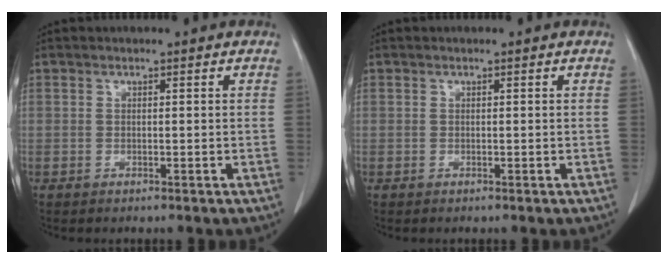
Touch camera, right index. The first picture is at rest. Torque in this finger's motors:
{"motor_torque": [0.00, 0.00, 0.00, 0.01]}